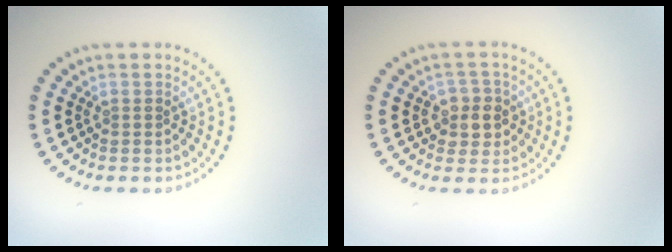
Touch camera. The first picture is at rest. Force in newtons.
{"total": 2.7, "press": 2.5, "slide": 1.0}